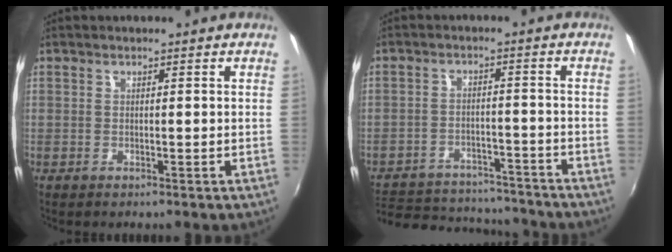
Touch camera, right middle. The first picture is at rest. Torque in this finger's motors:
{"motor_torque": [0.53, -0.68, -0.10, -0.02]}